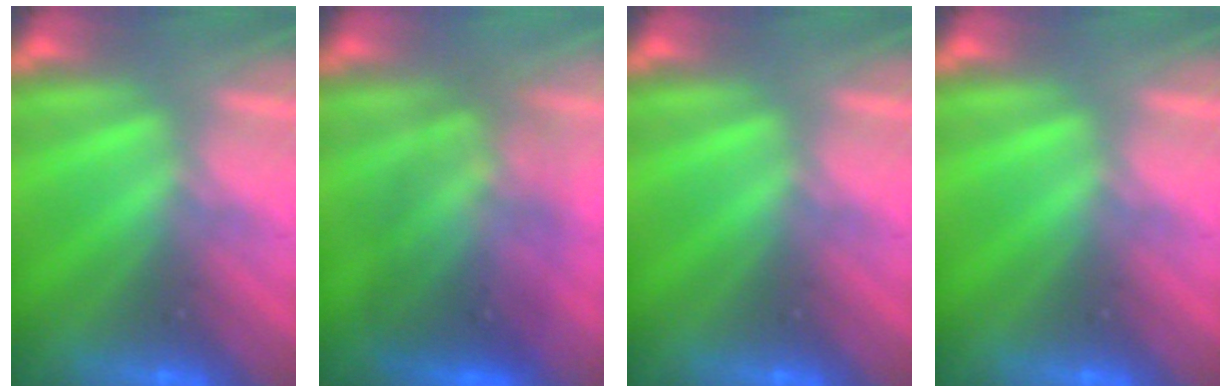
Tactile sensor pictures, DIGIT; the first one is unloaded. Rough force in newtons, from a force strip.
{"total": 3.7}
{"total": 0.0}
{"total": 0.0}